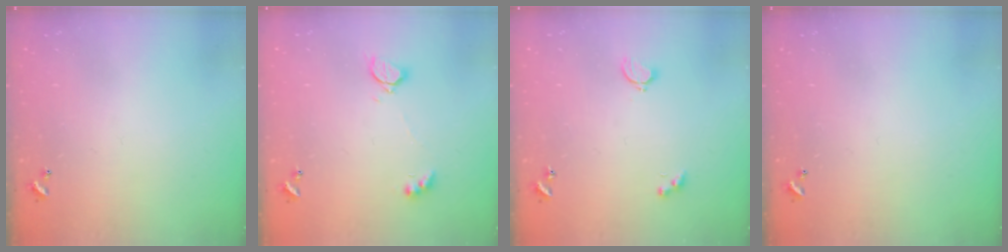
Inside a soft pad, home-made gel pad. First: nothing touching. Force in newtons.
{"total": 2.1, "press": 2.0, "slide": 0.5}
{"total": 1.8, "press": 1.7, "slide": 0.5}
{"total": 0.0}